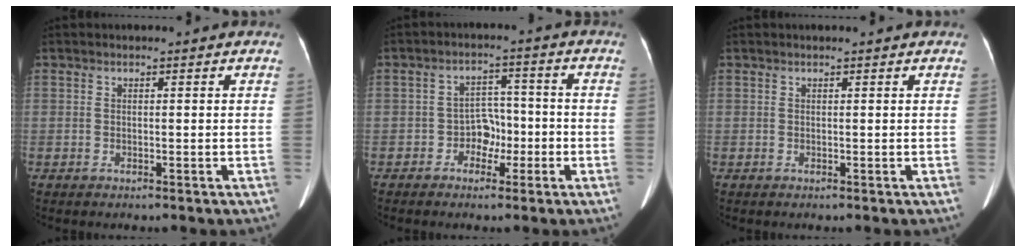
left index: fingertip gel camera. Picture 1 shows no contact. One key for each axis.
{"total": 4.3, "fx": -1.8, "fy": 3.1, "fz": 2.4, "tx": -0.038, "ty": 0.016, "tz": -0.031}
{"total": 0.9, "fx": 0.9, "fy": 0.0, "fz": 0.4, "tx": -0.009, "ty": 0.011, "tz": 0.012}